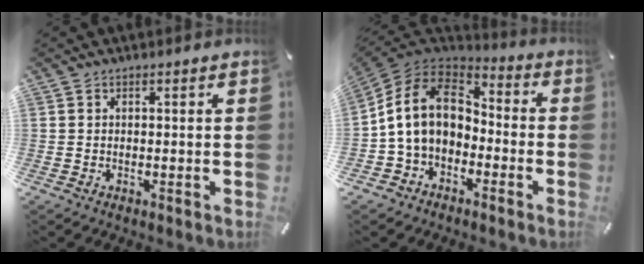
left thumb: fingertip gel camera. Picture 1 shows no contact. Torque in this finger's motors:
{"motor_torque": [0.45, 2.62, 2.35, 0.15, 0.77]}